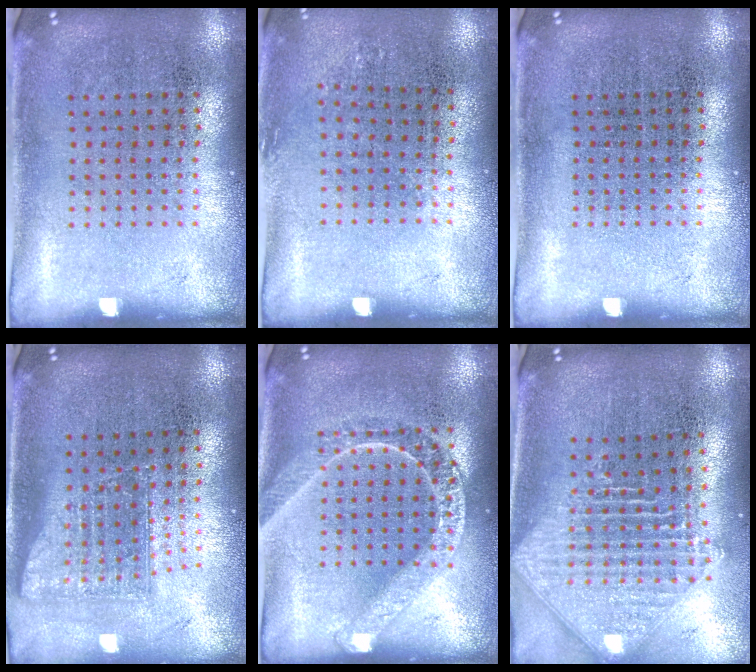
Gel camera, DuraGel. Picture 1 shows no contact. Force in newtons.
{"total": 0.9, "press": 0.6, "slide": 0.6}
{"total": 0.0}
{"total": 1.7, "press": 1.2, "slide": 1.1}
{"total": 1.5, "press": 1.5, "slide": 0.2}
{"total": 2.4, "press": 1.8, "slide": 1.6}